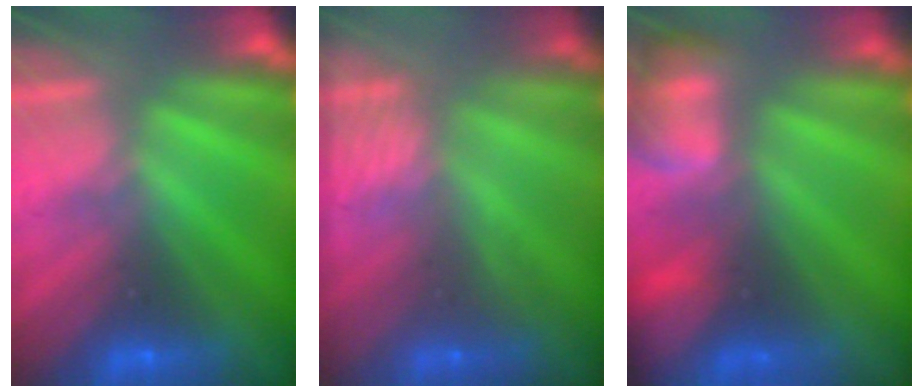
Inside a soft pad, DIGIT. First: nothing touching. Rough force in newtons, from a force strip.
{"total": 3.0}
{"total": 7.8}